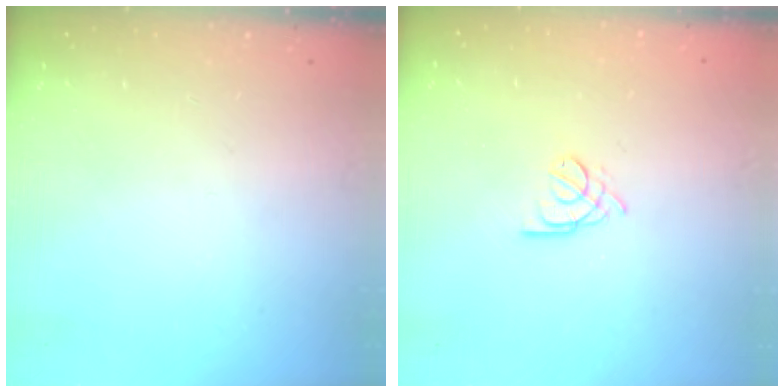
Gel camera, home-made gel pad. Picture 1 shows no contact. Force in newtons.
{"total": 2.6, "press": 2.6, "slide": 0.6}